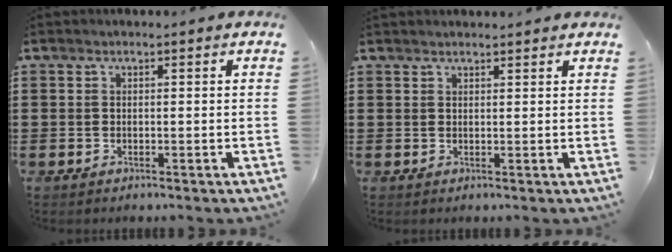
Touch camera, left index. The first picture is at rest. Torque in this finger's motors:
{"motor_torque": [2.14, 0.00, 0.15, 0.07]}